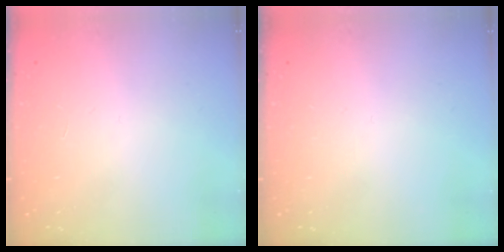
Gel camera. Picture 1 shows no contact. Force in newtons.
{"total": 0.0}